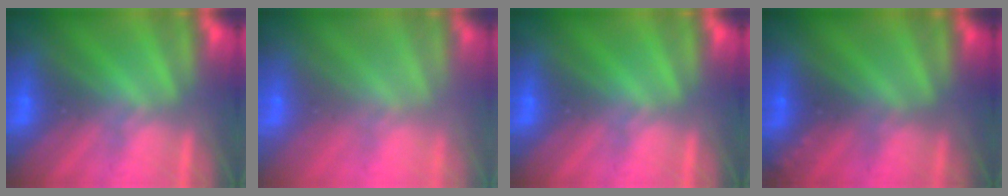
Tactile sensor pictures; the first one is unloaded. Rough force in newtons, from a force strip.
{"total": 7.3}
{"total": 0.0}
{"total": 2.3}